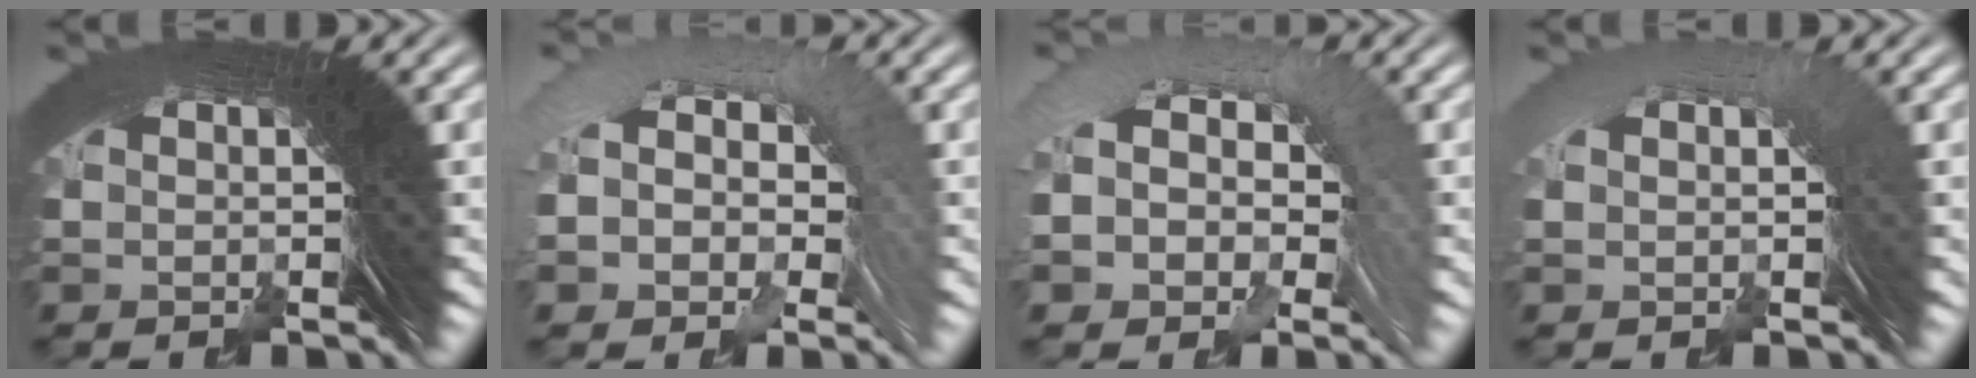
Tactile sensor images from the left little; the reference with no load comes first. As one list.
[{"total": 5.7, "force": [0.2, 3.9, 4.1], "torque": [-0.079, 0.014, -0.010]}, {"total": 6.7, "force": [0.2, 4.7, 4.7], "torque": [-0.092, 0.009, -0.009]}, {"total": 1.4, "force": [0.6, -0.1, 1.3], "torque": [-0.003, 0.025, 0.005]}]